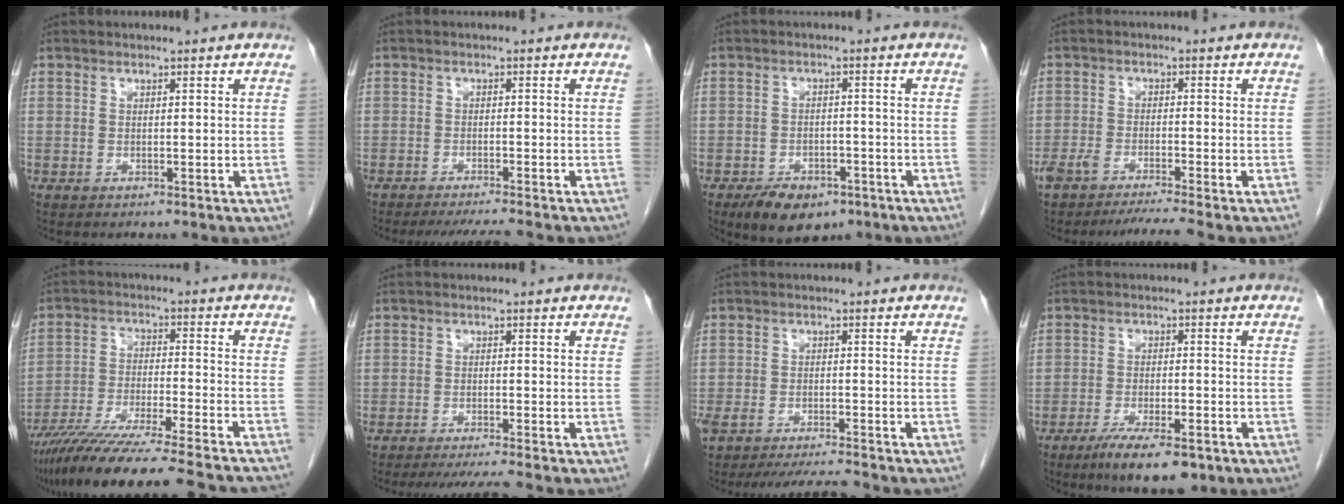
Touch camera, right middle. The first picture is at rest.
{"total": 5.3, "force": [-4.8, -0.2, 2.2], "torque": [-0.026, -0.012, -0.076]}
{"total": 7.7, "force": [-5.2, 4.1, 4.0], "torque": [-0.062, 0.001, -0.076]}
{"total": 6.8, "force": [-5.9, -0.9, 3.2], "torque": [-0.046, -0.014, -0.097]}
{"total": 25.0, "force": [-22.2, -0.1, 11.5], "torque": [-0.147, -0.055, -0.330]}
{"total": 6.7, "force": [-6.0, -0.6, 2.8], "torque": [-0.031, -0.015, -0.093]}
{"total": 8.2, "force": [-7.6, 0.4, 2.9], "torque": [-0.048, -0.004, -0.118]}
{"total": 8.8, "force": [-6.0, 2.1, 6.1], "torque": [-0.094, -0.012, -0.091]}